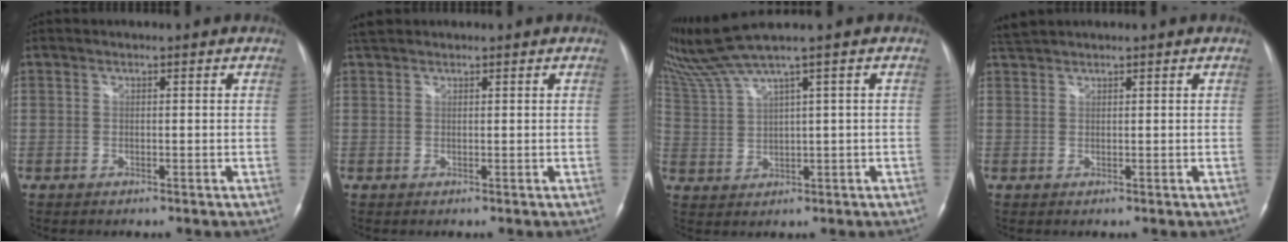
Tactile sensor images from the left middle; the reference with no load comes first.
{"total": 2.0, "force": [1.9, 0.6, 0.6], "torque": [-0.020, 0.020, 0.036]}
{"total": 5.5, "force": [4.4, -2.1, 2.7], "torque": [-0.073, 0.006, 0.101]}
{"total": 2.0, "force": [2.0, -0.2, 0.4], "torque": [-0.016, 0.018, 0.044]}